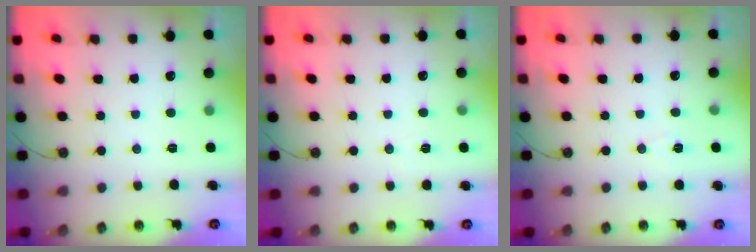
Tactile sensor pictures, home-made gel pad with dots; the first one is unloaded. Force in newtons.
{"total": 4.9, "press": 3.8, "slide": 3.1}
{"total": 5.2, "press": 4.5, "slide": 2.6}